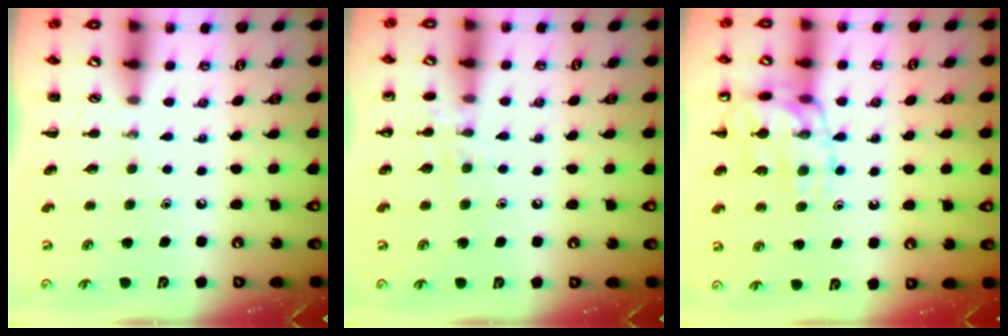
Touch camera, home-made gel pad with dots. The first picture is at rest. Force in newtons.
{"total": 6.6, "press": 6.4, "slide": 1.7}
{"total": 14.5, "press": 14.4, "slide": 1.7}